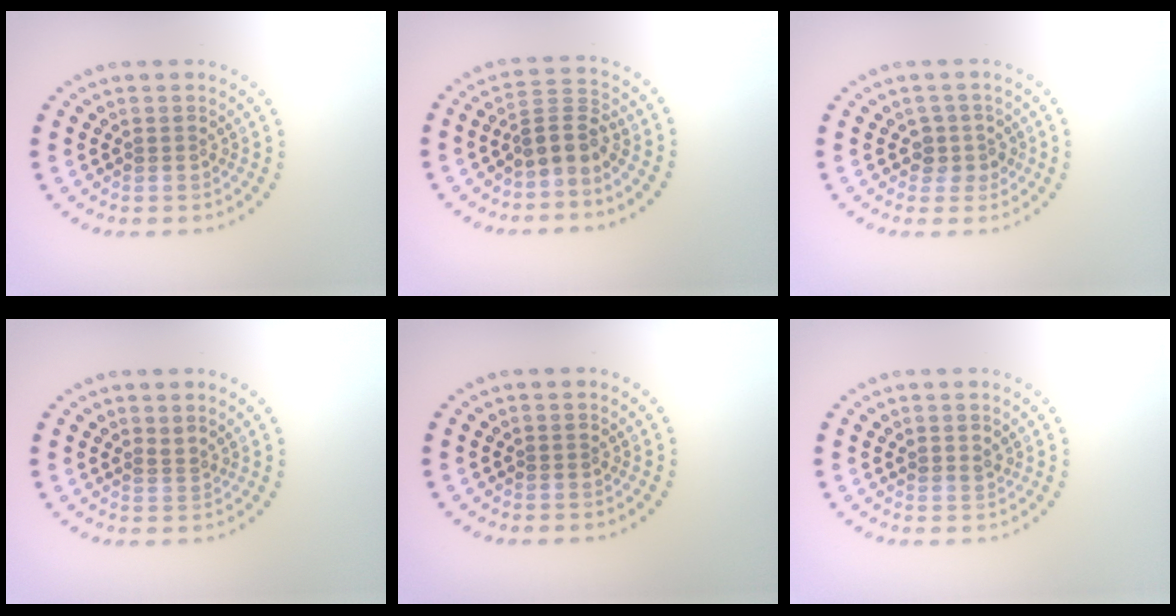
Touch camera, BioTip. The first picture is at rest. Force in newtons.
{"total": 2.8, "press": 2.1, "slide": 1.9}
{"total": 1.9, "press": 1.5, "slide": 1.0}
{"total": 0.9, "press": 0.3, "slide": 0.9}
{"total": 0.0}
{"total": 0.6, "press": 0.4, "slide": 0.4}